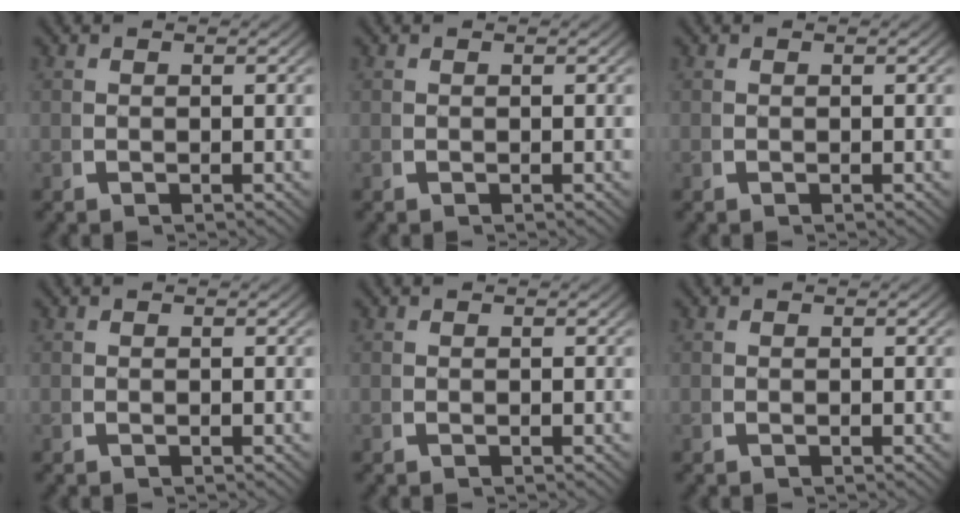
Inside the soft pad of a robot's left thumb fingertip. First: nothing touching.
{"total": 0.0}
{"total": 0.0}
{"total": 0.0}
{"total": 0.0}
{"total": 0.0}